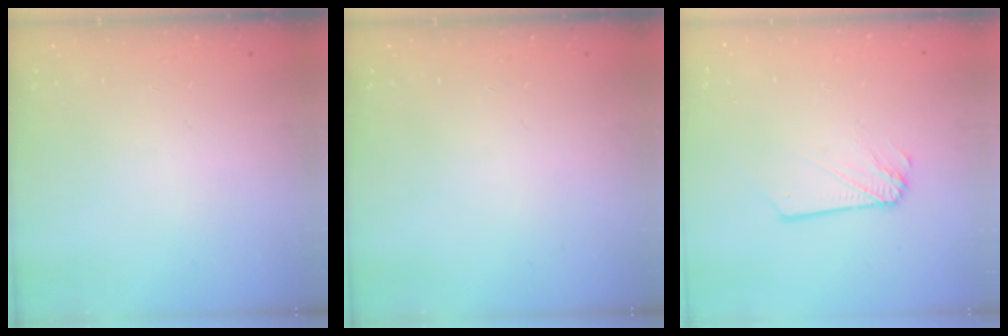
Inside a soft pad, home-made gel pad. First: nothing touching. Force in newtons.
{"total": 0.0}
{"total": 1.2, "press": 1.2, "slide": 0.1}